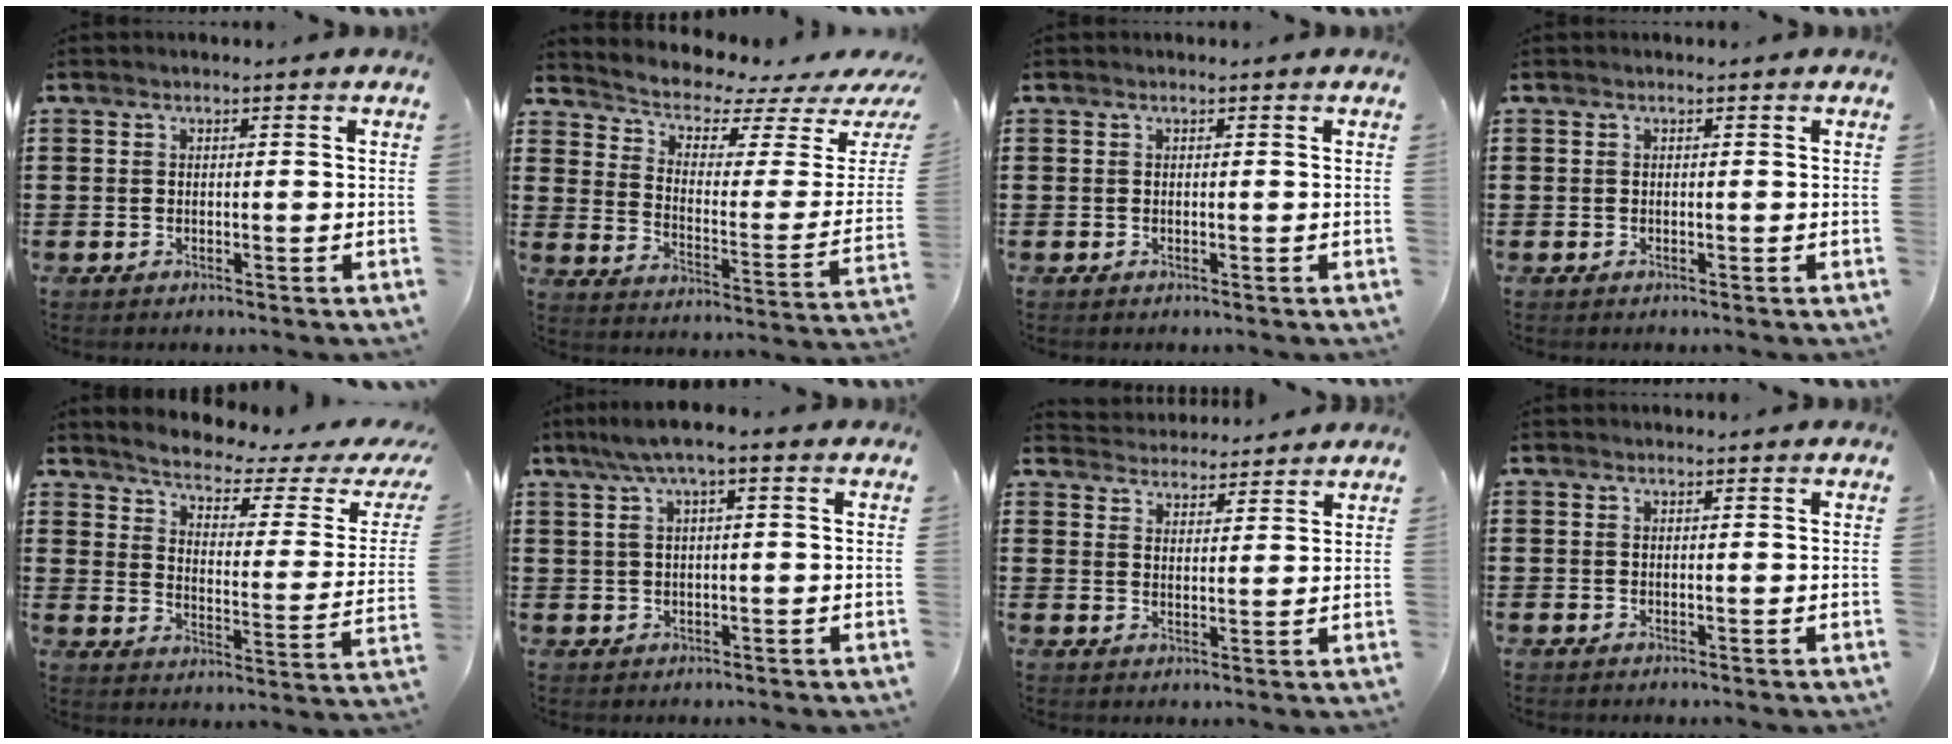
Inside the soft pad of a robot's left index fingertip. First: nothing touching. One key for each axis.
{"total": 4.0, "fx": 3.5, "fy": 1.0, "fz": 1.9, "tx": -0.058, "ty": -0.033, "tz": 0.054}
{"total": 0.0}
{"total": 0.0}
{"total": 2.9, "fx": 2.3, "fy": 0.0, "fz": 1.8, "tx": -0.054, "ty": -0.025, "tz": 0.027}
{"total": 3.6, "fx": 1.0, "fy": 0.4, "fz": 3.4, "tx": -0.073, "ty": 0.001, "tz": 0.012}
{"total": 3.6, "fx": 3.6, "fy": 0.3, "fz": -0.3, "tx": -0.007, "ty": -0.015, "tz": 0.066}
{"total": 0.0}